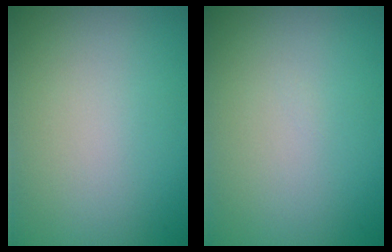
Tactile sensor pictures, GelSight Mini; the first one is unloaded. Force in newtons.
{"total": 0.0}